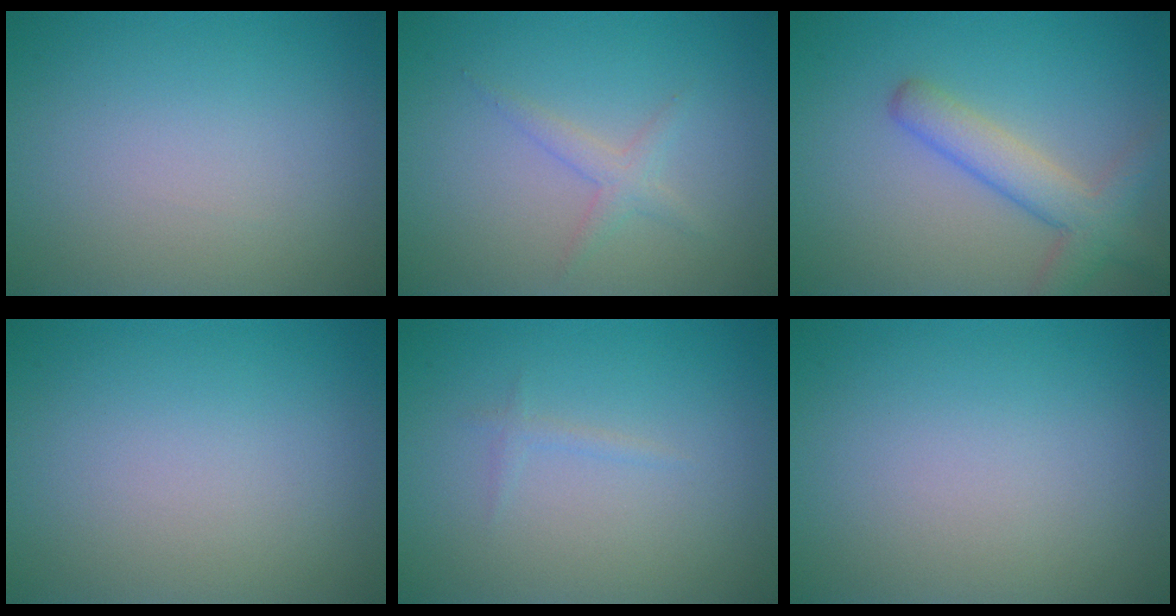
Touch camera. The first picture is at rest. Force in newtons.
{"total": 1.6, "press": 1.6, "slide": 0.1}
{"total": 4.2, "press": 4.2, "slide": 0.2}
{"total": 0.0}
{"total": 0.7, "press": 0.7, "slide": 0.1}
{"total": 0.0}